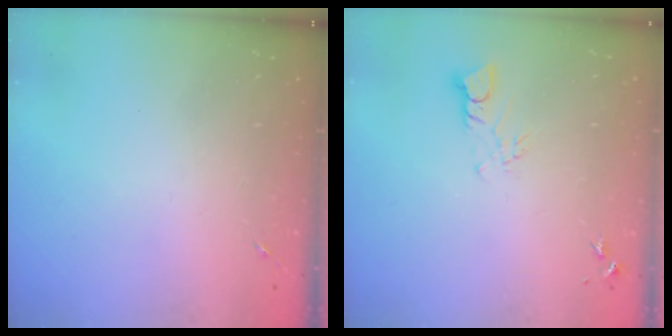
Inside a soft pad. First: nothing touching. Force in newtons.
{"total": 3.4, "press": 3.4, "slide": 0.2}